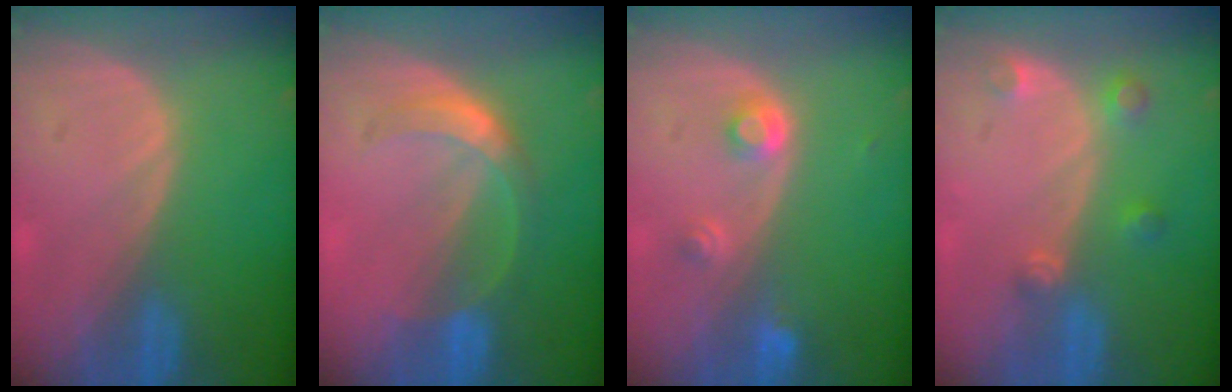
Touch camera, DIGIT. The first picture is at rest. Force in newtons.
{"total": 5.7, "press": 5.0, "slide": 2.7}
{"total": 3.0, "press": 2.8, "slide": 1.1}
{"total": 3.0, "press": 2.9, "slide": 1.0}